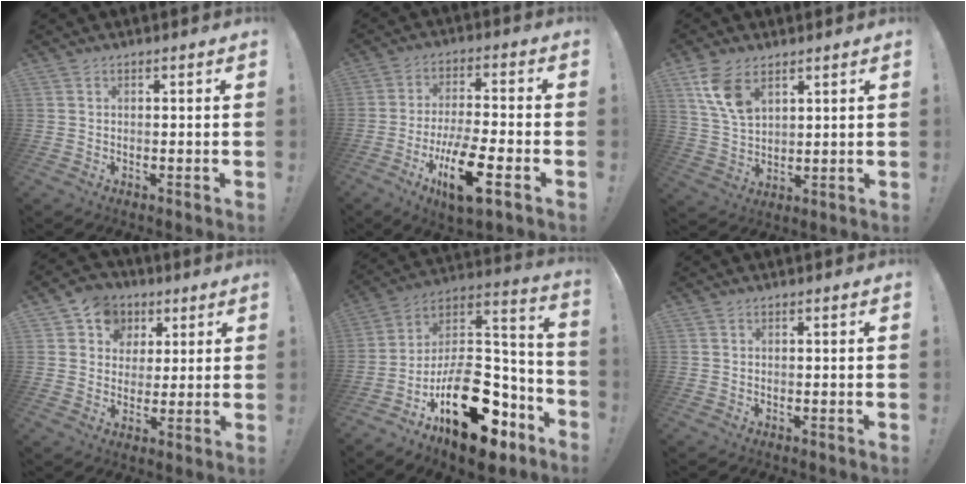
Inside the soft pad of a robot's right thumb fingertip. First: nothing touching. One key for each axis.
{"total": 13.2, "fx": -6.0, "fy": 3.8, "fz": 11.1, "tx": -0.201, "ty": 0.021, "tz": -0.098}
{"total": 9.8, "fx": 5.6, "fy": 5.4, "fz": 5.9, "tx": -0.115, "ty": -0.017, "tz": 0.107}
{"total": 9.2, "fx": 3.6, "fy": 8.1, "fz": 2.3, "tx": -0.029, "ty": -0.012, "tz": 0.072}
{"total": 24.9, "fx": -10.6, "fy": 13.2, "fz": 18.1, "tx": -0.258, "ty": 0.063, "tz": -0.160}
{"total": 0.0}